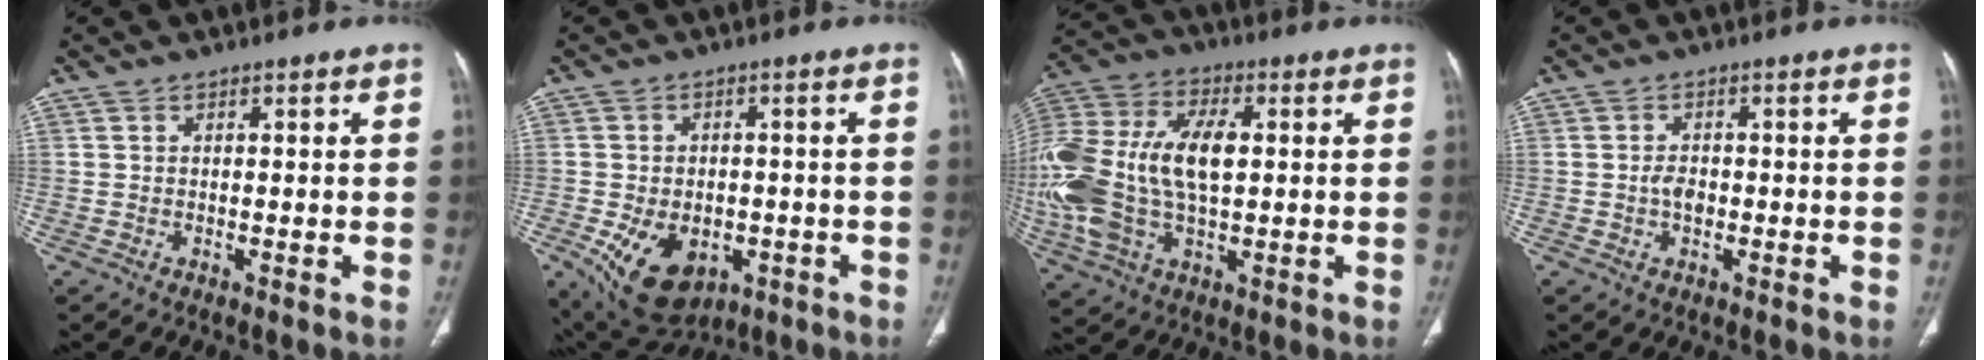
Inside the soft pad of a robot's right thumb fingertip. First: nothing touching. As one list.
[{"total": 13.7, "force": [-5.1, 9.2, 8.8], "torque": [-0.140, 0.005, -0.061]}, {"total": 25.3, "force": [1.1, 14.3, 20.8], "torque": [-0.490, 0.016, 0.025]}, {"total": 2.8, "force": [-0.5, 1.8, 2.0], "torque": [-0.030, 0.004, -0.011]}]